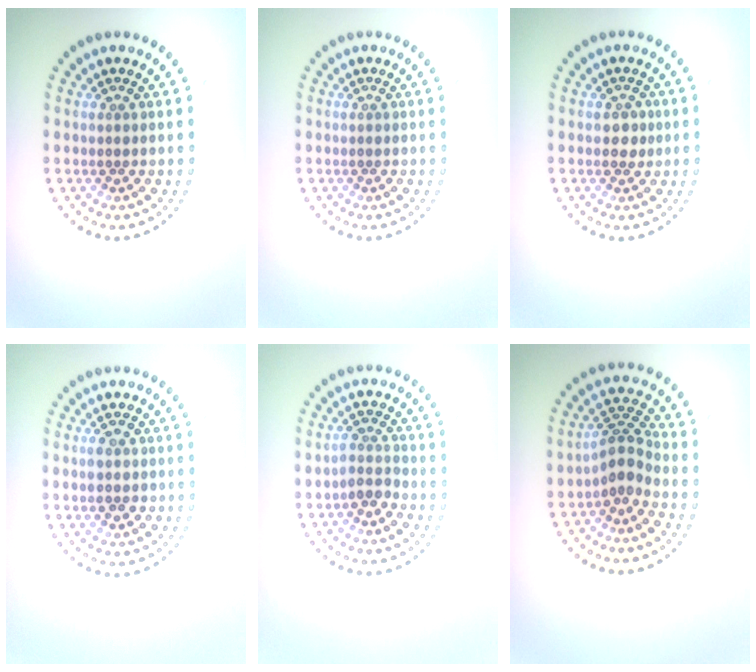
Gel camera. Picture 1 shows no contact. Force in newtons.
{"total": 0.0}
{"total": 1.5, "press": 1.4, "slide": 0.3}
{"total": 2.5, "press": 2.5, "slide": 0.2}
{"total": 1.9, "press": 1.6, "slide": 1.0}
{"total": 2.8, "press": 2.3, "slide": 1.6}